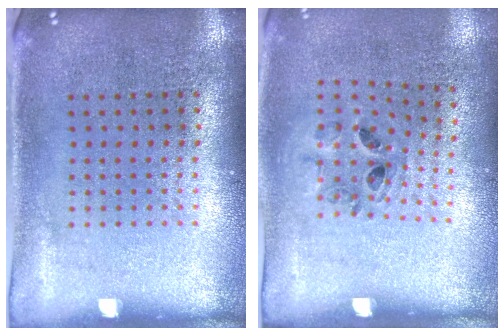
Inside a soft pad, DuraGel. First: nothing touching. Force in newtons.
{"total": 1.0, "press": 0.8, "slide": 0.5}